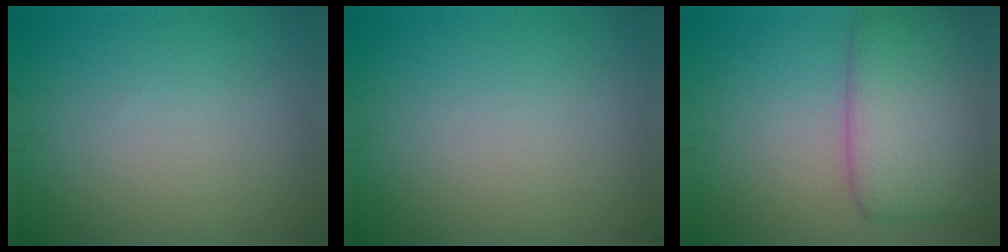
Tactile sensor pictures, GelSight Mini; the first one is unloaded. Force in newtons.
{"total": 0.0}
{"total": 7.5, "press": 7.5, "slide": 0.1}